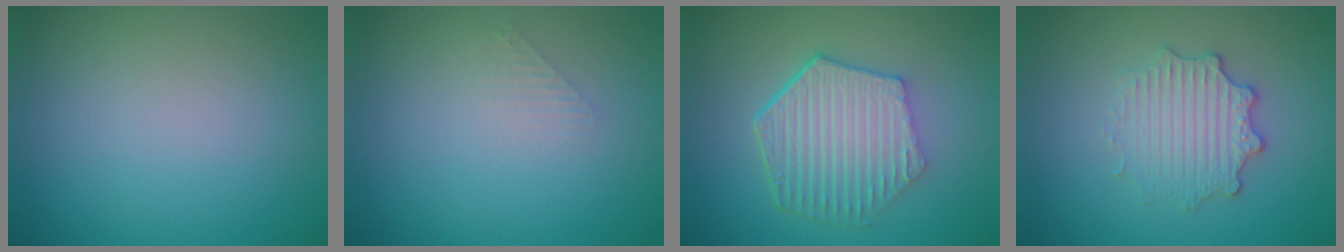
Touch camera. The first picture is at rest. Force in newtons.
{"total": 1.0, "press": 1.0, "slide": 0.1}
{"total": 6.1, "press": 4.5, "slide": 4.0}
{"total": 3.2, "press": 2.8, "slide": 1.6}